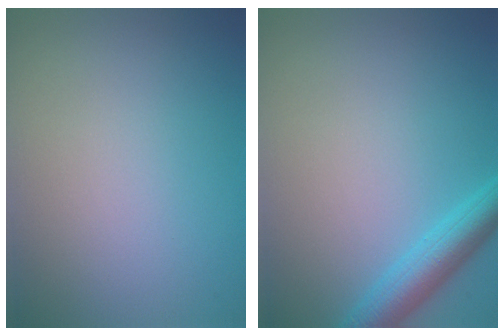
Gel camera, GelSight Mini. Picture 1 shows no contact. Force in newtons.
{"total": 3.6, "press": 3.6, "slide": 0.1}